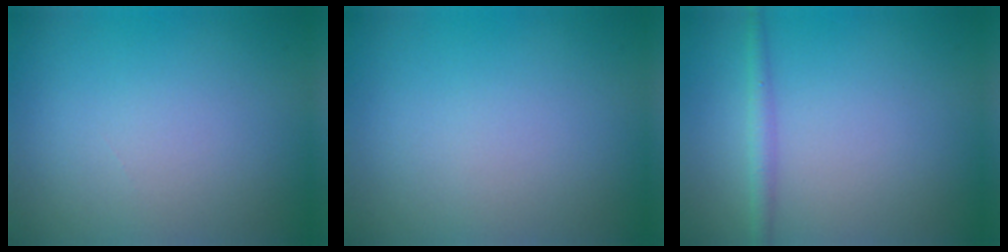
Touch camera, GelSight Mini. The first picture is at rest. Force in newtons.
{"total": 0.0}
{"total": 1.6, "press": 1.6, "slide": 0.1}